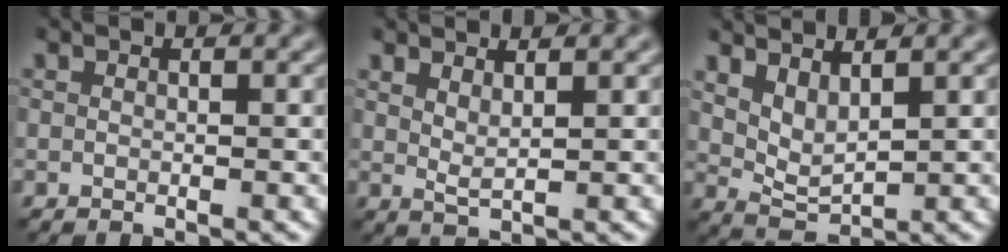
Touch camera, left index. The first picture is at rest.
{"total": 1.4, "force": [1.0, 0.3, 0.9], "torque": [-0.010, 0.000, 0.022]}
{"total": 2.3, "force": [1.5, 0.8, 1.6], "torque": [-0.044, -0.005, 0.044]}